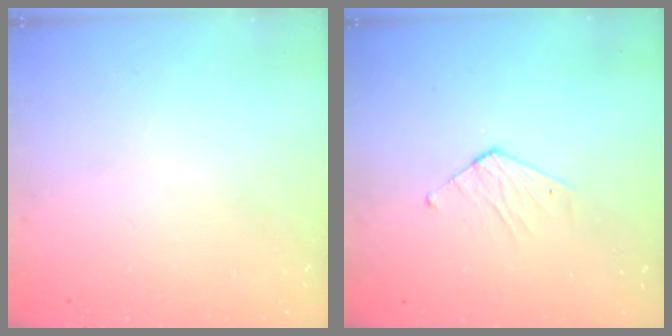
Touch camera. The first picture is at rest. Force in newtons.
{"total": 4.4, "press": 4.4, "slide": 0.4}